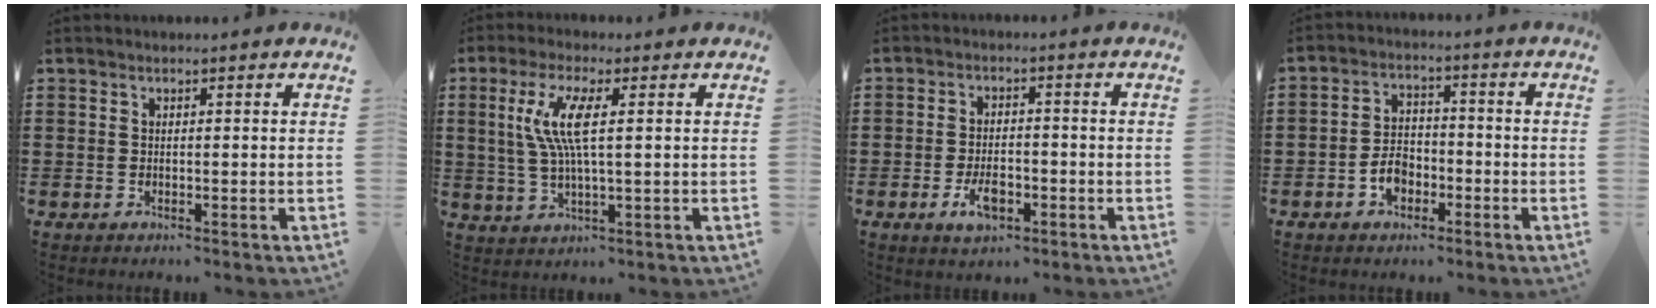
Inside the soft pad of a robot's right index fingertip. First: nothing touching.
{"total": 7.0, "force": [1.5, 1.0, 6.8], "torque": [-0.153, -0.008, 0.016]}
{"total": 5.0, "force": [-2.0, 2.3, 3.9], "torque": [-0.070, -0.001, -0.040]}
{"total": 4.6, "force": [-2.1, 3.2, 2.7], "torque": [-0.065, 0.003, -0.042]}